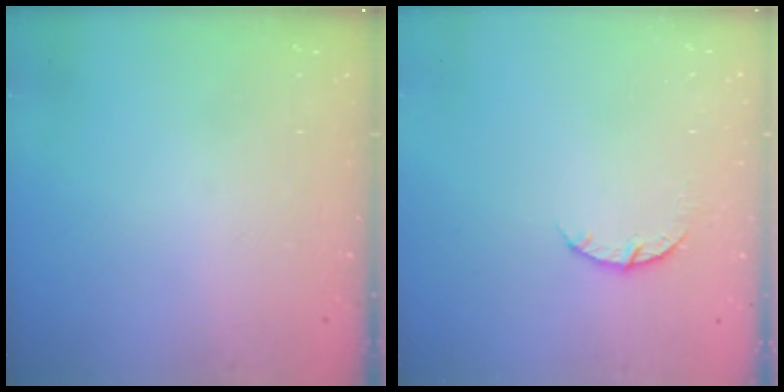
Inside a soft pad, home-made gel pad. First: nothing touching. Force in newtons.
{"total": 4.3, "press": 4.2, "slide": 0.6}